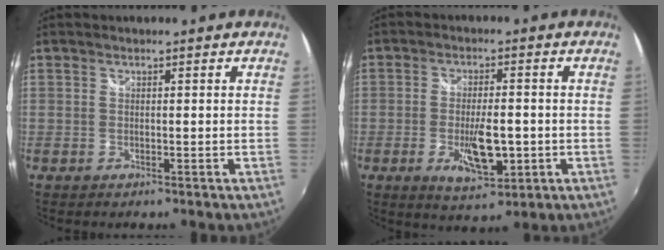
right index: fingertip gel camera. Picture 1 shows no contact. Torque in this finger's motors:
{"motor_torque": [0.22, -0.03, 0.17, 0.05]}